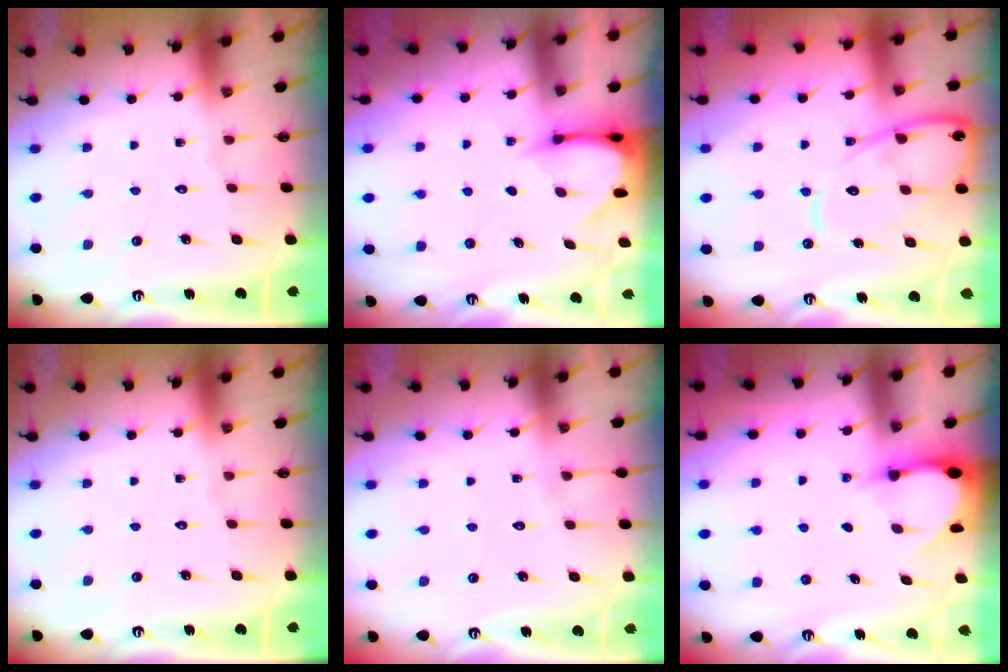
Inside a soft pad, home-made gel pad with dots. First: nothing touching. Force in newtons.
{"total": 3.7, "press": 3.7, "slide": 0.3}
{"total": 12.9, "press": 12.8, "slide": 1.1}
{"total": 0.0}
{"total": 4.5, "press": 4.5, "slide": 0.5}
{"total": 3.0, "press": 2.9, "slide": 0.2}